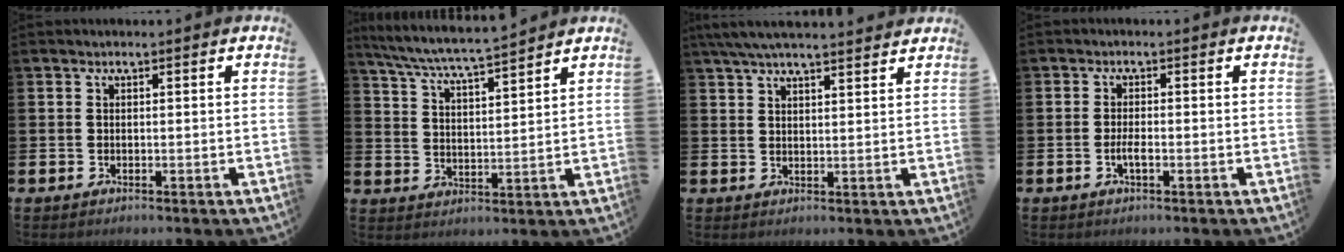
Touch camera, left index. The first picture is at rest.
{"total": 6.5, "force": [6.3, -0.2, 1.8], "torque": [-0.058, -0.040, 0.110]}
{"total": 5.4, "force": [5.0, 0.5, 2.0], "torque": [-0.056, -0.010, 0.094]}
{"total": 1.7, "force": [-0.6, 0.5, 1.5], "torque": [-0.028, 0.001, -0.011]}